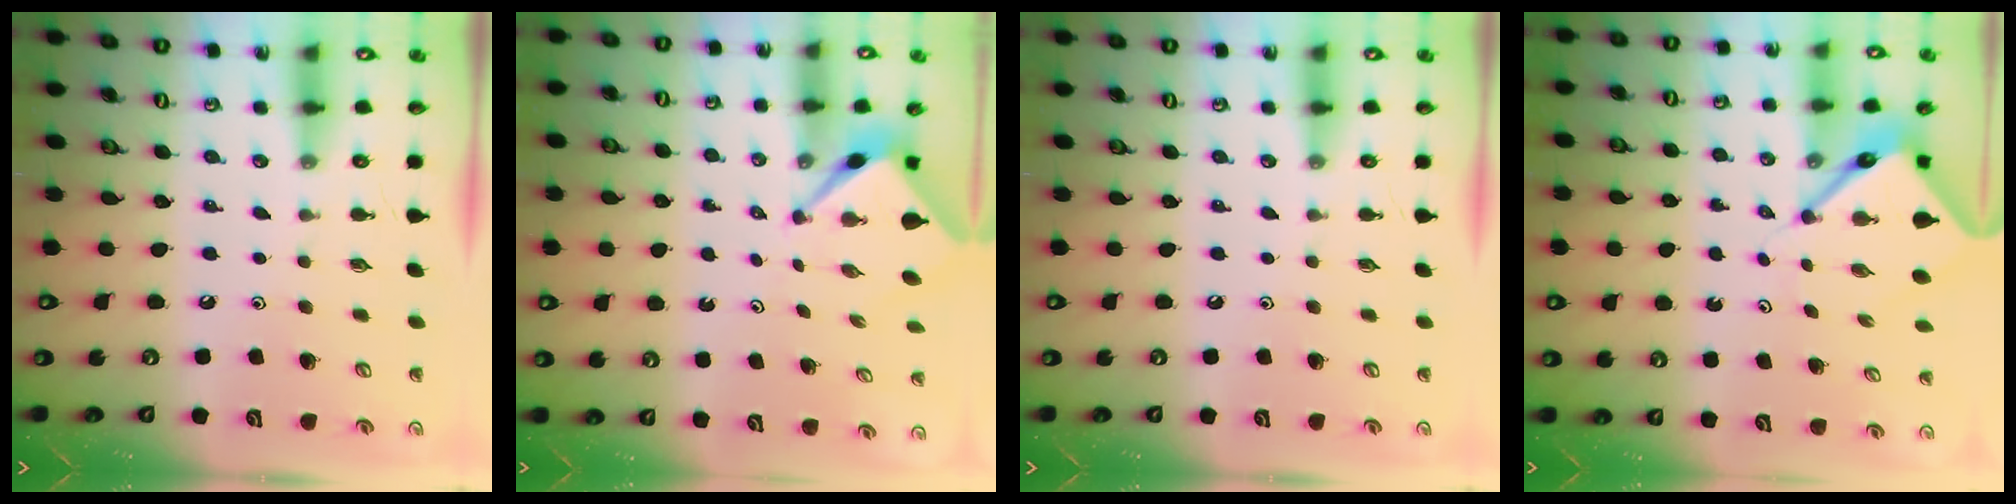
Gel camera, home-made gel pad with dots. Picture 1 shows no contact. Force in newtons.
{"total": 2.6, "press": 2.6, "slide": 0.1}
{"total": 0.0}
{"total": 6.8, "press": 6.8, "slide": 0.6}